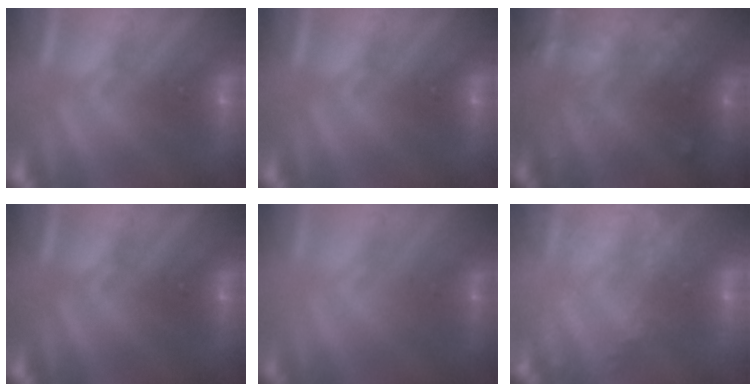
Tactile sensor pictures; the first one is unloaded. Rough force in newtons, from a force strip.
{"total": 0.0}
{"total": 6.6}
{"total": 0.0}
{"total": 2.3}
{"total": 8.3}